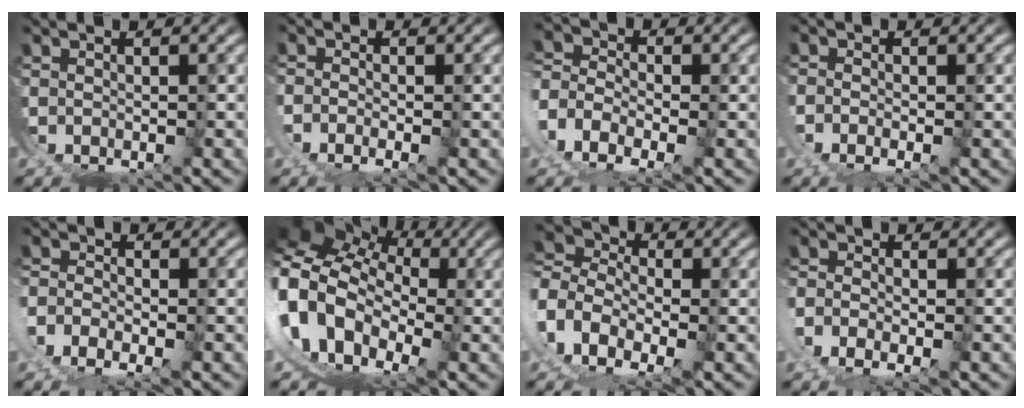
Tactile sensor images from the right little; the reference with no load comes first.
{"total": 1.1, "force": [-0.3, -1.0, 0.5], "torque": [-0.003, -0.003, -0.003]}
{"total": 2.6, "force": [-0.7, 2.0, 1.6], "torque": [-0.050, -0.012, -0.010]}
{"total": 1.1, "force": [0.0, -1.1, 0.4], "torque": [-0.003, -0.003, 0.003]}
{"total": 1.1, "force": [-0.7, 0.2, 0.9], "torque": [-0.019, -0.005, -0.009]}
{"total": 15.0, "force": [1.2, 13.1, 7.3], "torque": [-0.205, -0.033, 0.008]}
{"total": 8.0, "force": [2.1, 6.3, 4.4], "torque": [-0.109, 0.000, 0.019]}
{"total": 0.9, "force": [-0.5, -0.3, 0.7], "torque": [-0.018, -0.007, -0.004]}